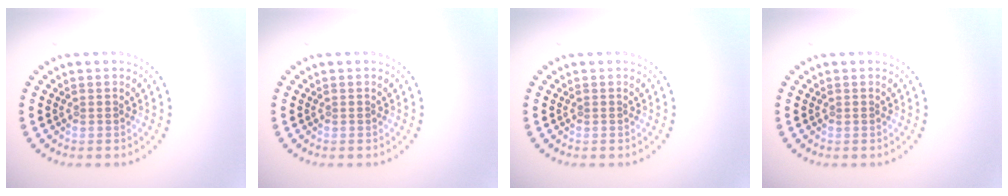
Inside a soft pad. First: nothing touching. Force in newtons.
{"total": 0.0}
{"total": 0.0}
{"total": 0.0}